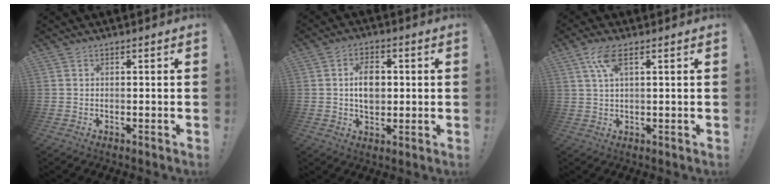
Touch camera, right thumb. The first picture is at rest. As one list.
[{"total": 8.2, "force": [0.4, 5.9, 5.7], "torque": [-0.085, 0.004, 0.006]}, {"total": 5.9, "force": [2.8, 1.6, 5.0], "torque": [-0.093, -0.001, 0.048]}]